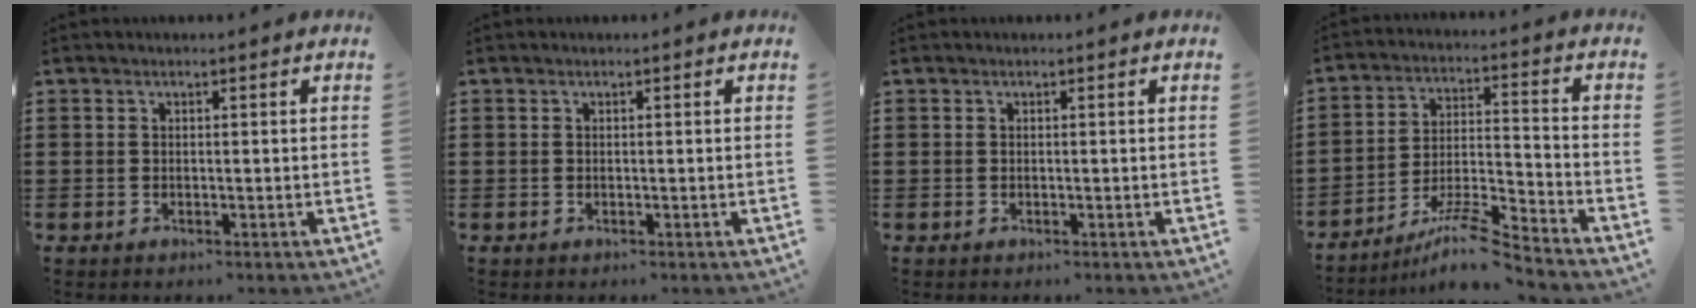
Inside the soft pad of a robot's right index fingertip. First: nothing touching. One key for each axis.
{"total": 0.0}
{"total": 0.0}
{"total": 9.0, "fx": -7.8, "fy": 0.3, "fz": 4.5, "tx": -0.084, "ty": 0.010, "tz": -0.152}